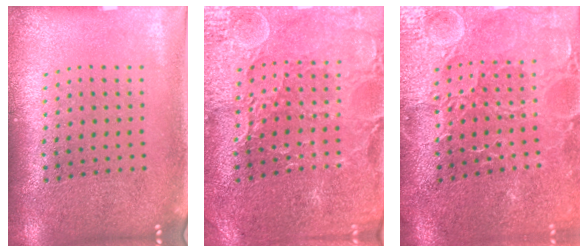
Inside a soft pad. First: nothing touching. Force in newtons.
{"total": 1.9, "press": 1.8, "slide": 0.5}
{"total": 3.6, "press": 3.5, "slide": 0.8}